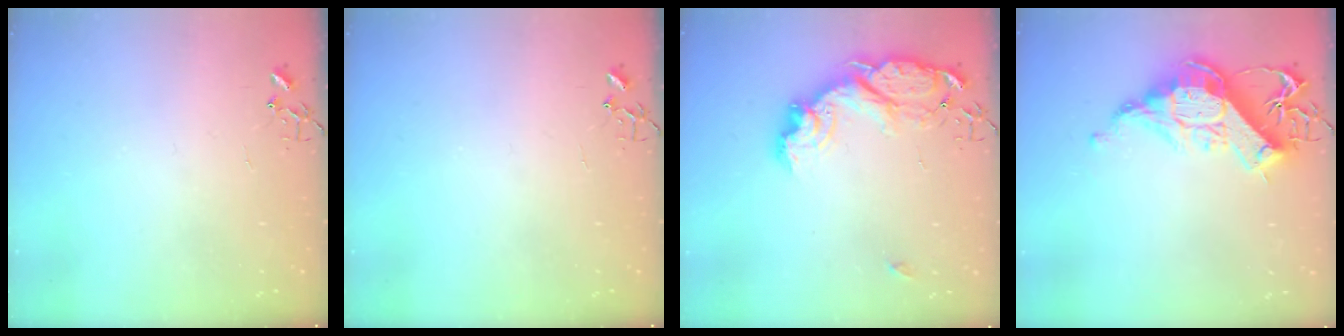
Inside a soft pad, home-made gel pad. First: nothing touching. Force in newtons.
{"total": 0.0}
{"total": 18.0, "press": 18.0, "slide": 1.3}
{"total": 14.8, "press": 14.7, "slide": 1.9}